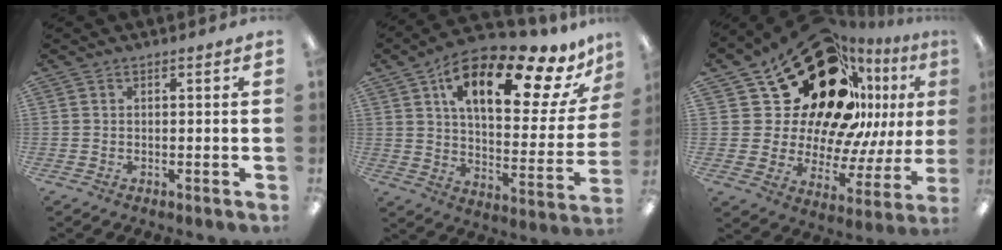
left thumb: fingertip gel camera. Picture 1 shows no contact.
{"total": 21.9, "force": [12.7, 8.1, 15.9], "torque": [-0.234, -0.074, 0.199]}
{"total": 31.3, "force": [16.4, 18.7, 19.1], "torque": [-0.304, -0.127, 0.323]}